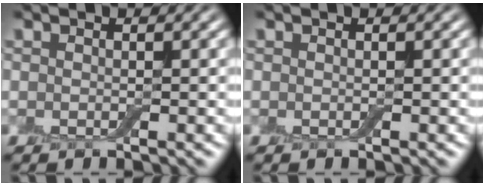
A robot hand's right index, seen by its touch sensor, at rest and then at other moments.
{"total": 0.0}